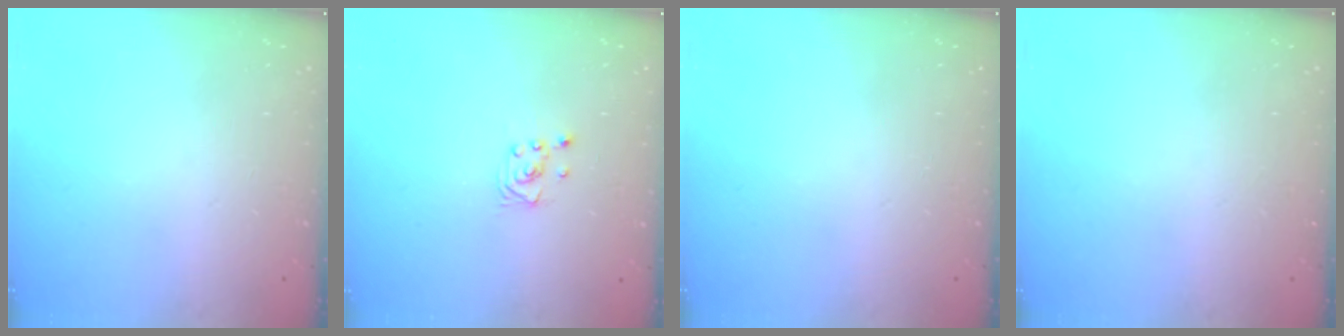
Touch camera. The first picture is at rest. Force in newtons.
{"total": 2.0, "press": 2.0, "slide": 0.1}
{"total": 0.0}
{"total": 0.0}